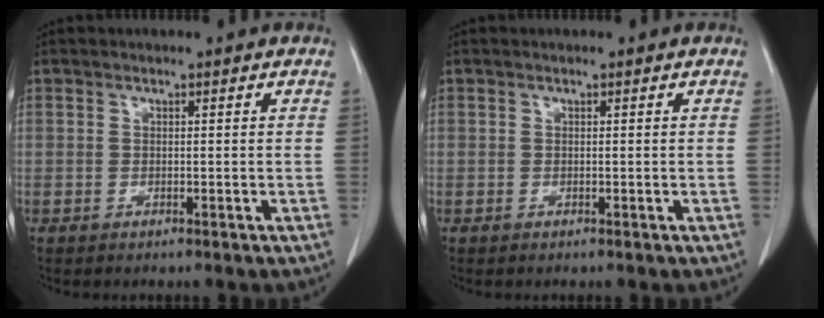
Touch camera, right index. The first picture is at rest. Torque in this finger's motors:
{"motor_torque": [0.00, 0.00, 0.00, 0.00]}